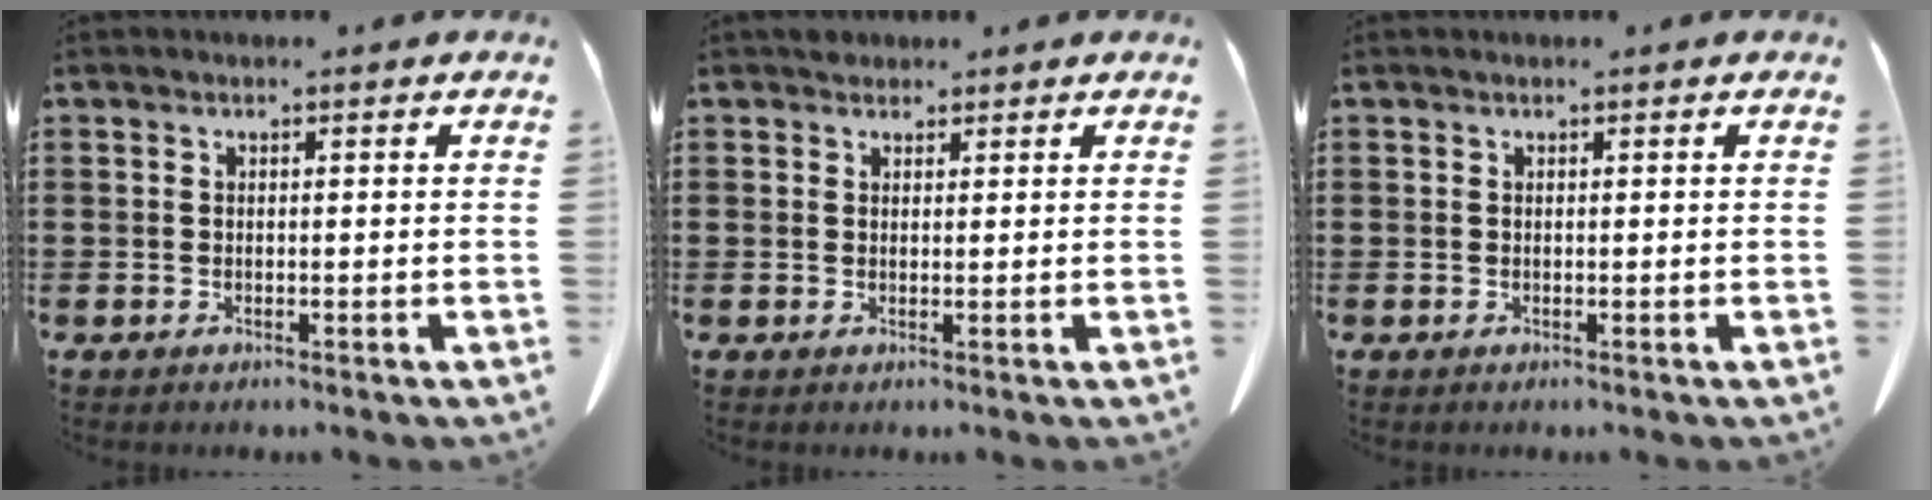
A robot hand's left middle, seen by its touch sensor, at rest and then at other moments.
{"total": 1.5, "force": [1.2, 0.9, 0.1], "torque": [0.002, 0.002, 0.022]}
{"total": 0.0}